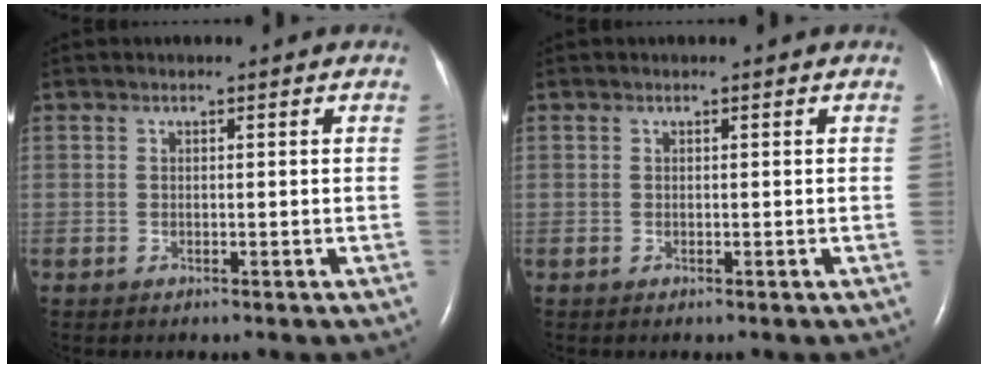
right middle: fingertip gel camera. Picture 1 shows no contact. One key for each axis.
{"total": 0.0}